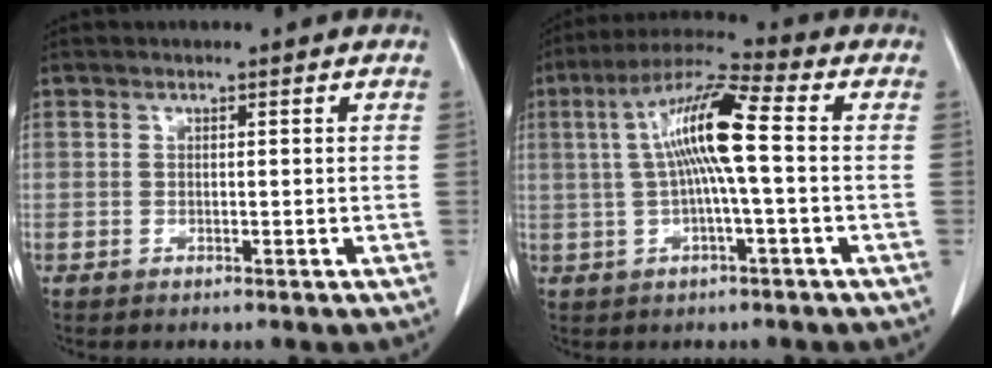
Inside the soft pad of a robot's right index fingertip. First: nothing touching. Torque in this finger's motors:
{"motor_torque": [1.48, 0.25, 0.46, 0.21]}